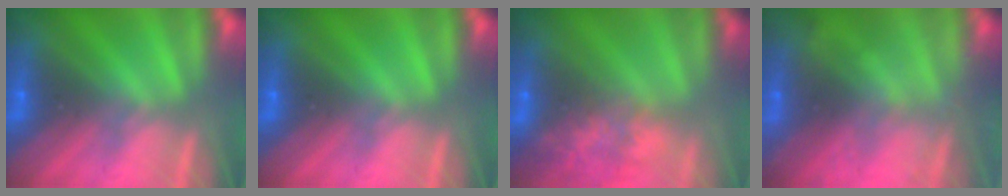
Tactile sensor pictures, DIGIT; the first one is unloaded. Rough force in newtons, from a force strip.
{"total": 0.0}
{"total": 7.9}
{"total": 2.1}